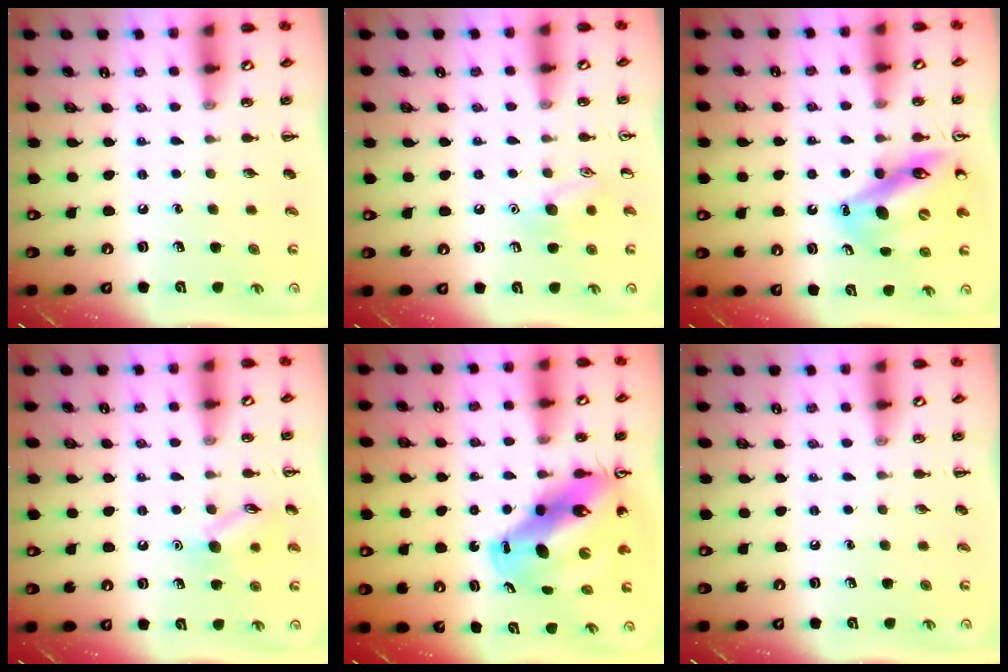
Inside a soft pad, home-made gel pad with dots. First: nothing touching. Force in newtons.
{"total": 8.3, "press": 8.2, "slide": 1.4}
{"total": 13.8, "press": 13.1, "slide": 4.2}
{"total": 9.8, "press": 9.8, "slide": 0.6}
{"total": 16.7, "press": 15.9, "slide": 5.1}
{"total": 0.0}